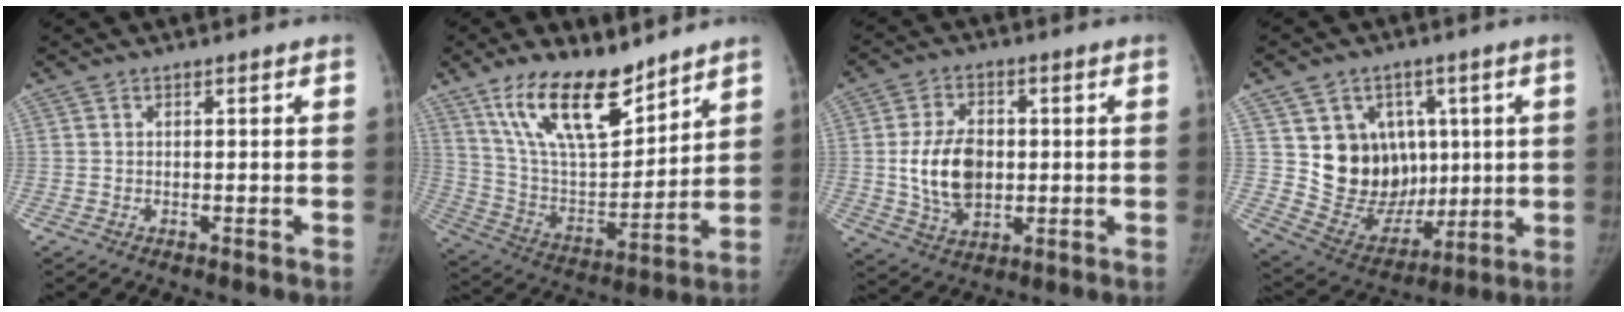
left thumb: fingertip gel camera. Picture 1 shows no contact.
{"total": 19.2, "force": [13.0, 7.8, 11.8], "torque": [-0.169, -0.075, 0.246]}
{"total": 11.3, "force": [0.1, 7.6, 8.3], "torque": [-0.133, -0.002, 0.008]}
{"total": 16.2, "force": [3.2, 13.5, 8.2], "torque": [-0.078, -0.012, 0.089]}